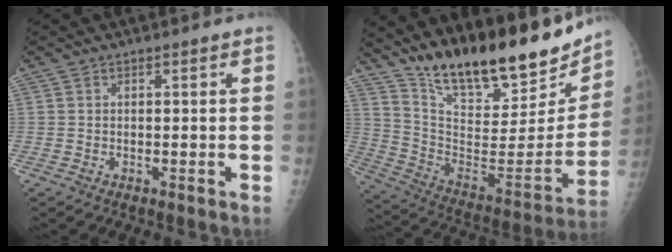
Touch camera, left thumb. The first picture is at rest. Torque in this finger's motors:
{"motor_torque": [0.40, 0.27, 1.41, -1.36, 0.13]}